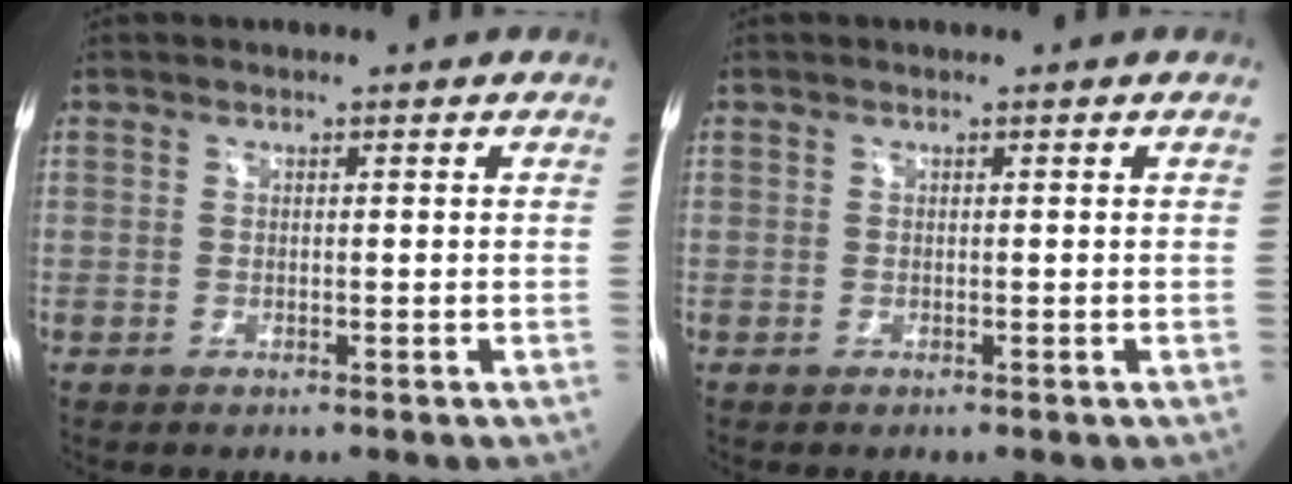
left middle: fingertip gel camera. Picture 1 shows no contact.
{"total": 0.0}